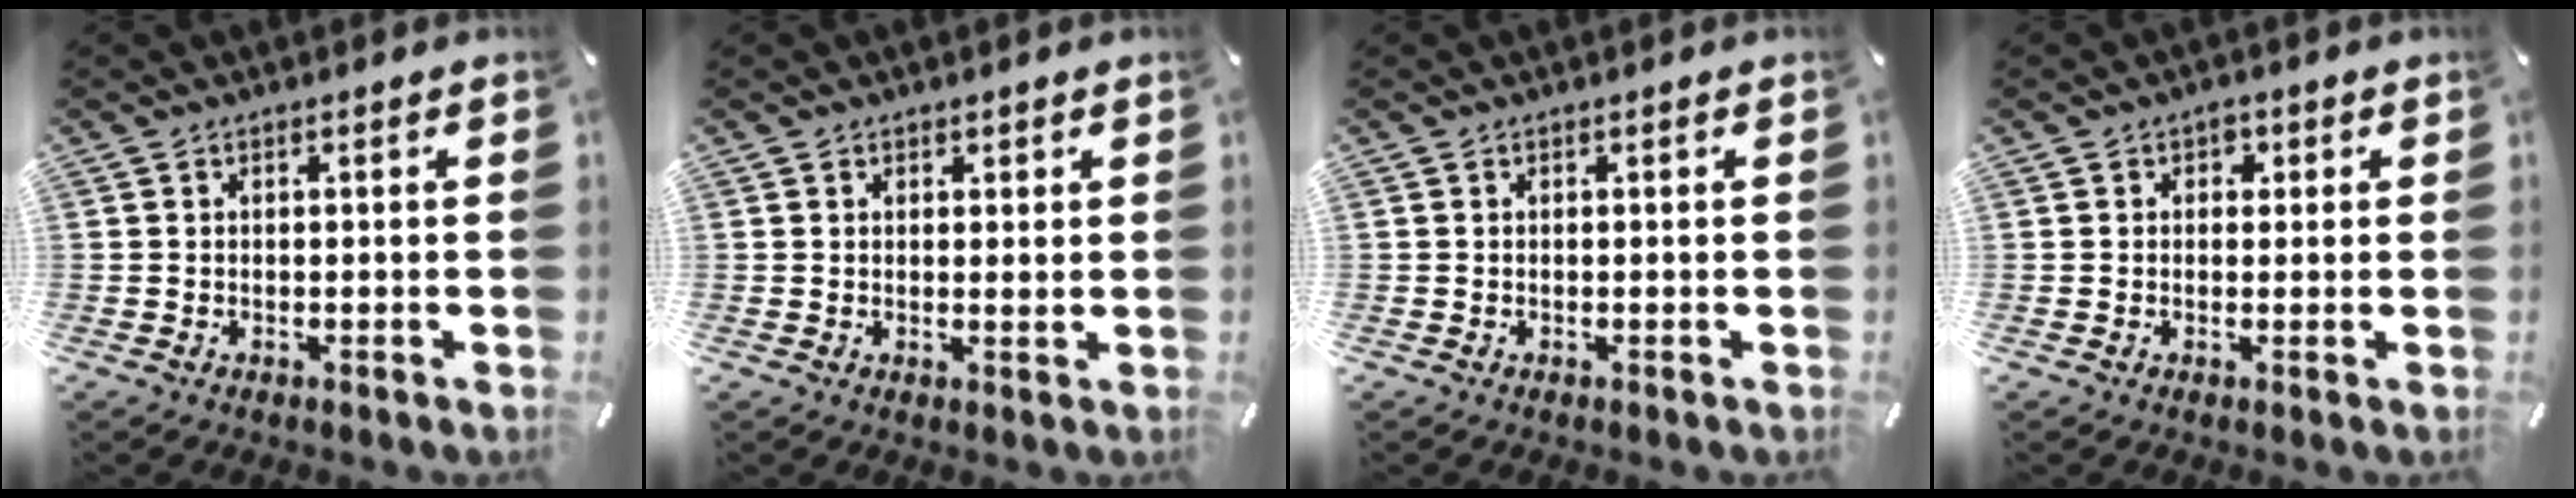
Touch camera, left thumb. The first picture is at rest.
{"total": 1.2, "force": [0.8, 0.8, 0.5], "torque": [-0.002, -0.003, 0.014]}
{"total": 0.0}
{"total": 1.9, "force": [0.4, 1.7, 0.8], "torque": [0.005, -0.002, 0.000]}